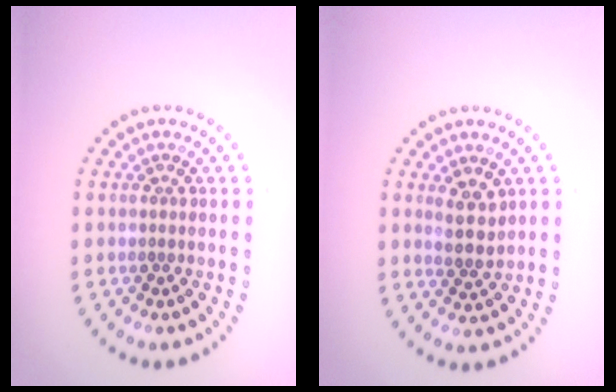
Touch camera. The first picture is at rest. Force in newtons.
{"total": 2.6, "press": 2.4, "slide": 0.9}